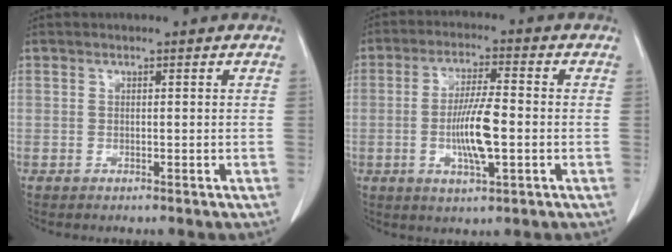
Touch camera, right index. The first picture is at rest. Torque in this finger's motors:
{"motor_torque": [0.58, 0.40, 0.20, 0.07]}